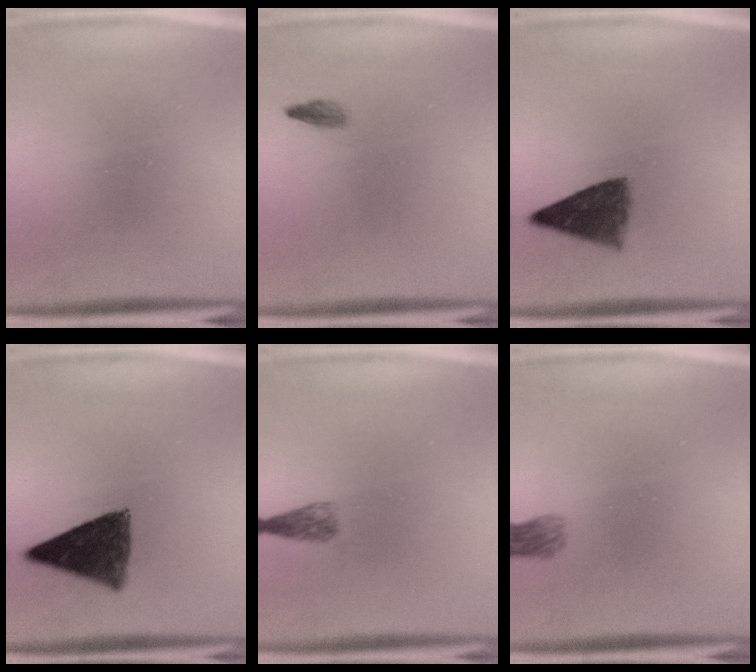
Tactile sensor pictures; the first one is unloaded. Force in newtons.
{"total": 0.9}
{"total": 5.6}
{"total": 10.1}
{"total": 1.4}
{"total": 2.3}